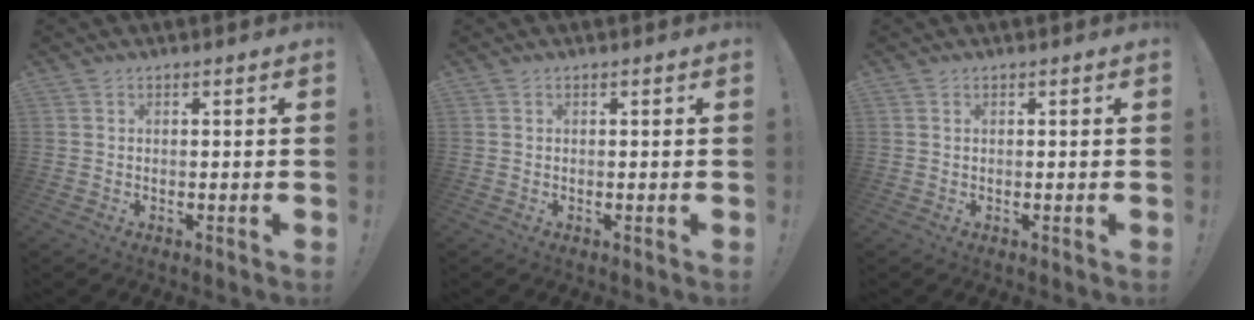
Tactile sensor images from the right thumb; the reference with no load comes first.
{"total": 0.0}
{"total": 0.0}